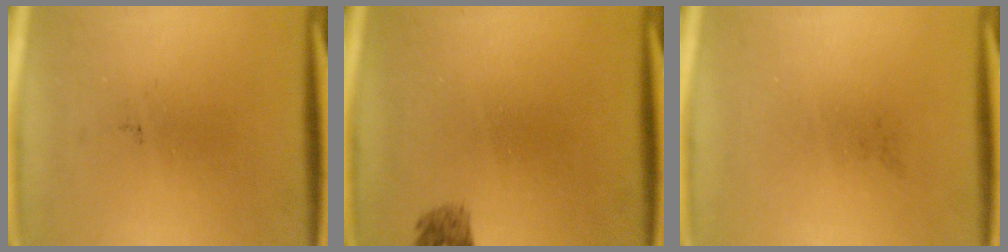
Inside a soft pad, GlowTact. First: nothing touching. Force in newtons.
{"total": 1.4}
{"total": 0.0}